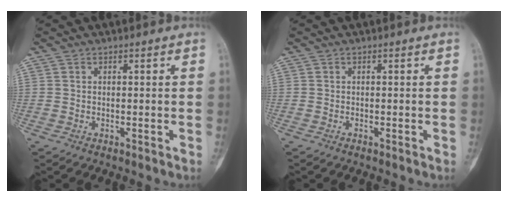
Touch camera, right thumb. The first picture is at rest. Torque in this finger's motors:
{"motor_torque": [0.23, -0.06, -0.24, 0.13, 0.00]}